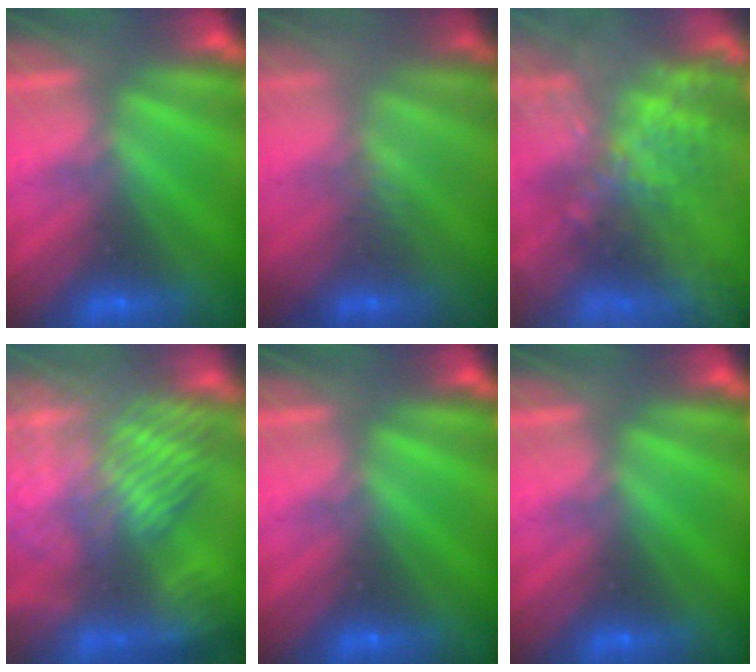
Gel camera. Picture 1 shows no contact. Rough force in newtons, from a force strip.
{"total": 2.5}
{"total": 9.0}
{"total": 13.7}
{"total": 0.0}
{"total": 0.0}